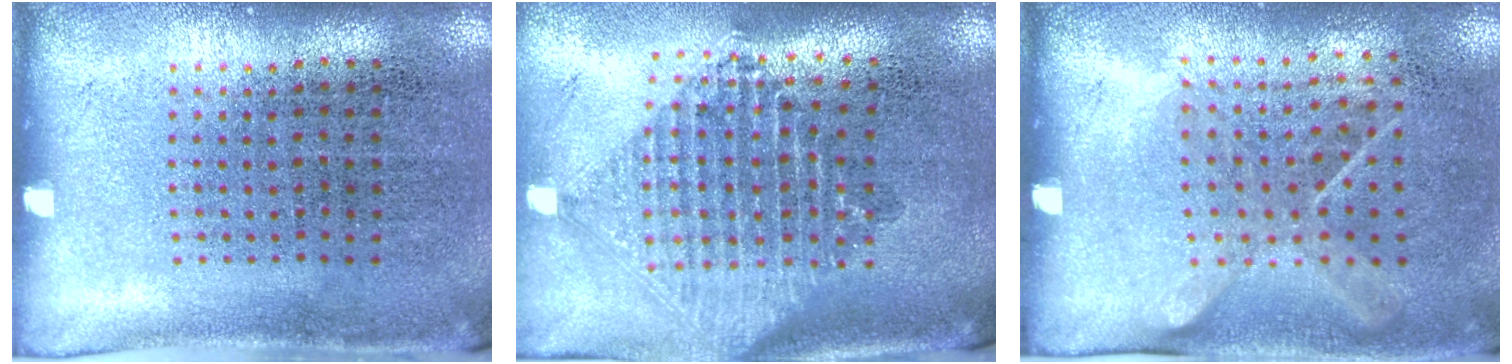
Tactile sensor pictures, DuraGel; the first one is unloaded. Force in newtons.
{"total": 2.2, "press": 1.7, "slide": 1.4}
{"total": 1.2, "press": 0.9, "slide": 0.8}